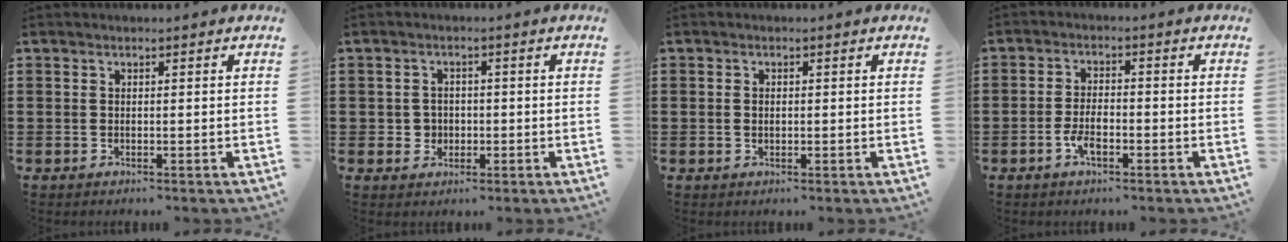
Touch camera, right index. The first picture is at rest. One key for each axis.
{"total": 2.5, "fx": -0.6, "fy": 2.4, "fz": 0.6, "tx": -0.019, "ty": 0.007, "tz": -0.015}
{"total": 0.9, "fx": 0.0, "fy": 0.5, "fz": 0.8, "tx": -0.017, "ty": 0.003, "tz": -0.001}
{"total": 3.7, "fx": -1.6, "fy": 1.5, "fz": 2.9, "tx": -0.066, "ty": -0.001, "tz": -0.033}